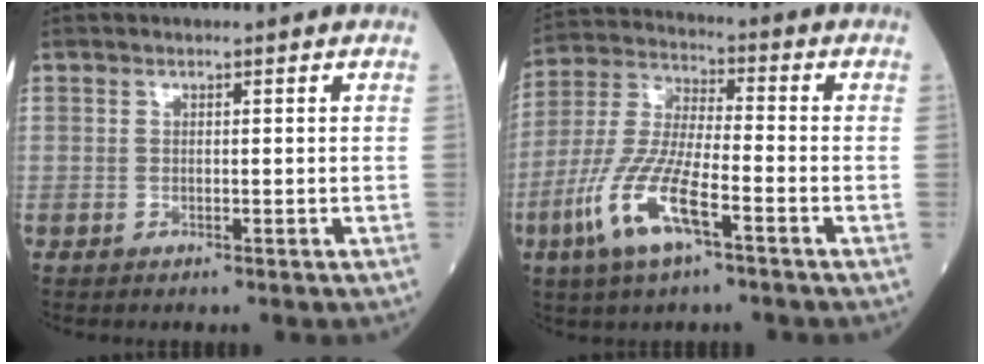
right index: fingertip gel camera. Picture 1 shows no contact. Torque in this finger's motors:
{"motor_torque": [1.62, -0.52, 0.90, 0.21]}